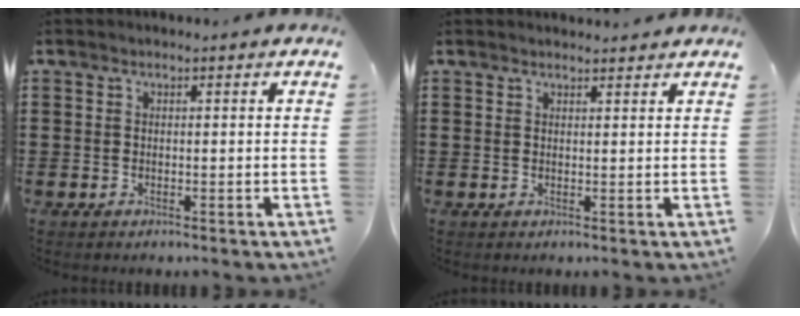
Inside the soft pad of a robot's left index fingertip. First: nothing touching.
{"total": 1.3, "force": [1.2, 0.2, 0.0], "torque": [-0.004, 0.001, 0.024]}